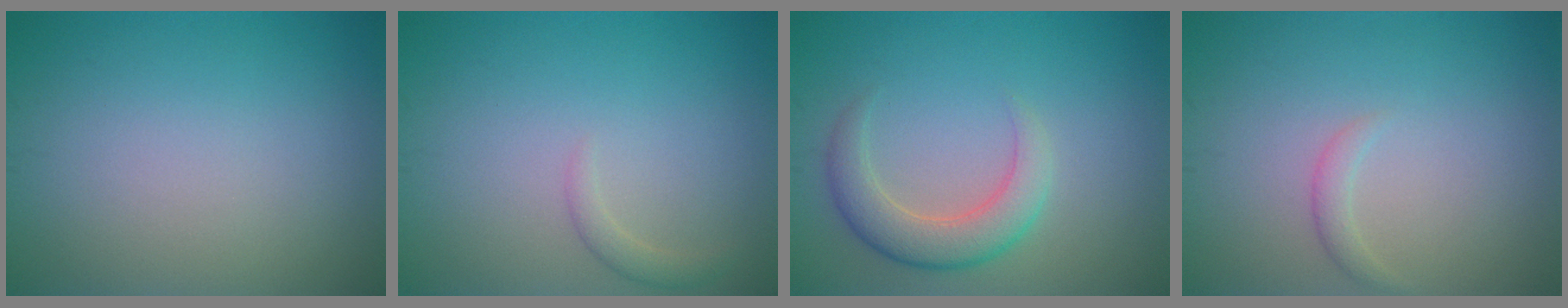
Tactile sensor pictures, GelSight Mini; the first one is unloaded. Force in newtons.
{"total": 1.2, "press": 1.2, "slide": 0.1}
{"total": 4.0, "press": 4.0, "slide": 0.3}
{"total": 1.1, "press": 1.1, "slide": 0.1}